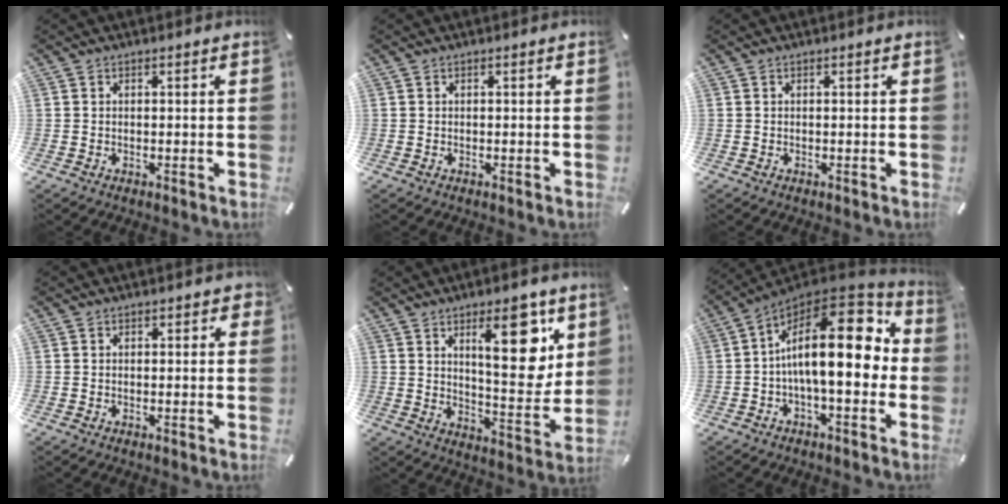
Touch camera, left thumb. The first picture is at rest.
{"total": 0.0}
{"total": 0.0}
{"total": 1.1, "force": [0.1, 0.7, 0.8], "torque": [0.000, -0.001, -0.003]}
{"total": 16.9, "force": [7.6, 6.8, 13.5], "torque": [-0.160, -0.044, 0.112]}
{"total": 21.4, "force": [2.3, 9.2, 19.2], "torque": [-0.316, -0.030, 0.037]}